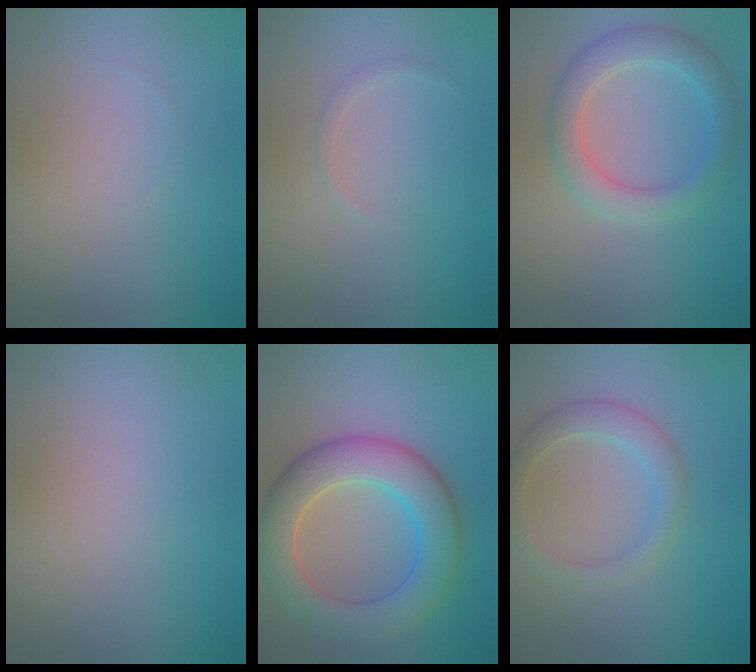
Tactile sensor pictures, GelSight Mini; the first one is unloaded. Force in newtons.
{"total": 0.6, "press": 0.6, "slide": 0.0}
{"total": 3.9, "press": 3.9, "slide": 0.2}
{"total": 0.0}
{"total": 7.6, "press": 7.6, "slide": 0.2}
{"total": 2.7, "press": 2.7, "slide": 0.2}